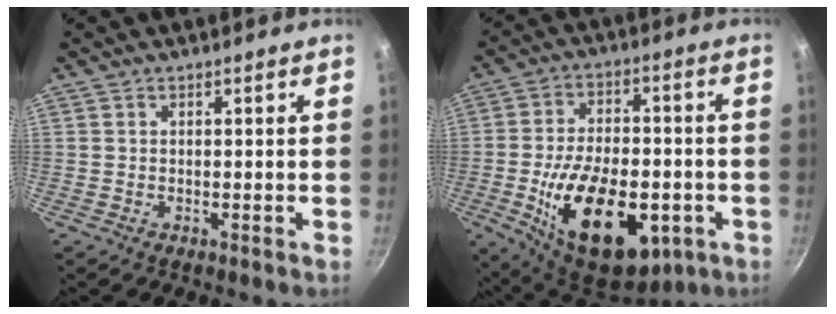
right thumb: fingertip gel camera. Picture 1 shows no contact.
{"total": 23.5, "force": [-6.6, 13.2, 18.4], "torque": [-0.280, 0.017, -0.090]}